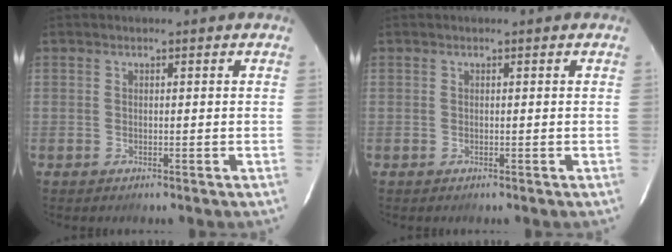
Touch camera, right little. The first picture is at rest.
{"total": 0.0}